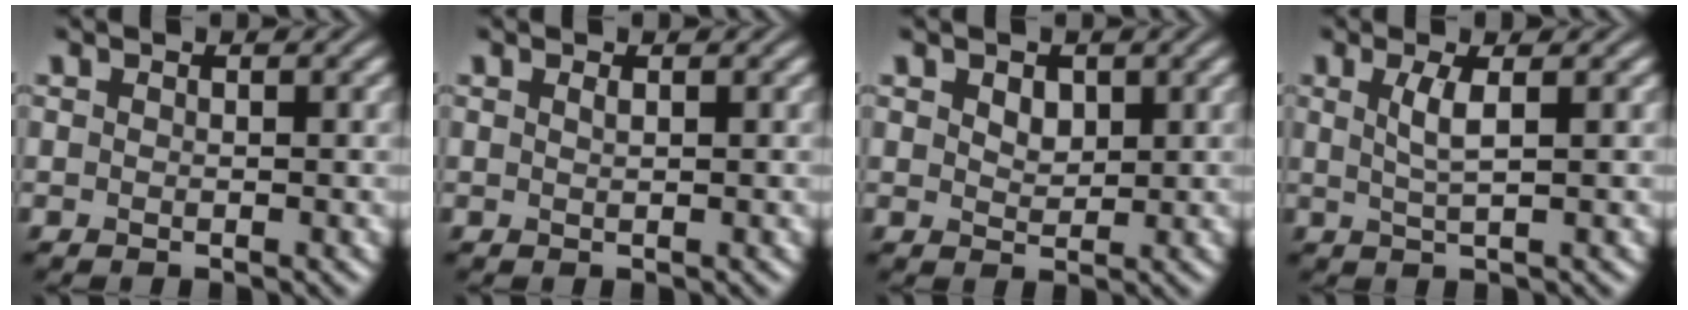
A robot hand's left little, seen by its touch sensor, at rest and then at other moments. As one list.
[{"total": 0.6, "force": [0.3, 0.2, 0.4], "torque": [-0.006, 0.001, 0.006]}, {"total": 1.7, "force": [0.8, 1.1, 1.0], "torque": [-0.020, -0.001, 0.017]}, {"total": 2.4, "force": [0.7, 0.5, 2.2], "torque": [-0.044, -0.002, 0.012]}]